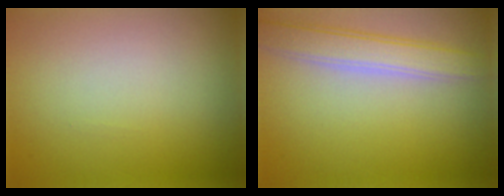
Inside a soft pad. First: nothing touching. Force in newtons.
{"total": 3.8, "press": 3.8, "slide": 0.2}